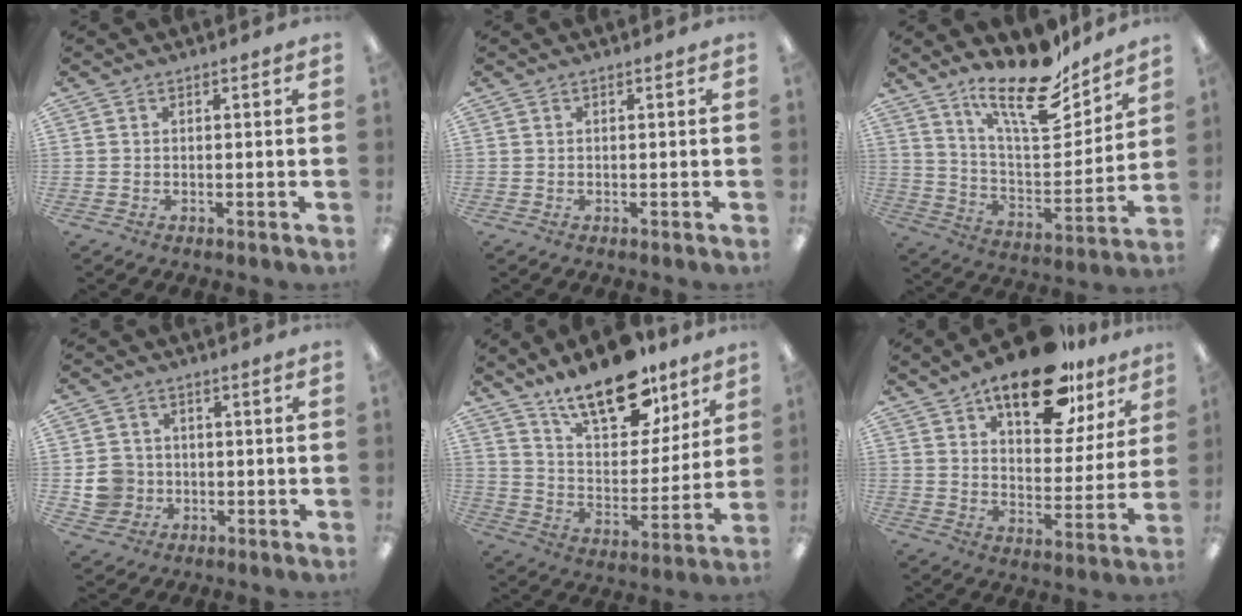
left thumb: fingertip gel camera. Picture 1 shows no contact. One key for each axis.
{"total": 0.0}
{"total": 19.4, "fx": 14.7, "fy": 6.2, "fz": 11.0, "tx": -0.187, "ty": -0.098, "tz": 0.251}
{"total": 7.0, "fx": -0.8, "fy": 6.6, "fz": 1.9, "tx": -0.042, "ty": 0.012, "tz": -0.010}
{"total": 18.8, "fx": 13.8, "fy": 8.4, "fz": 9.6, "tx": -0.155, "ty": -0.084, "tz": 0.240}
{"total": 20.4, "fx": 14.0, "fy": 8.8, "fz": 11.9, "tx": -0.171, "ty": -0.072, "tz": 0.231}